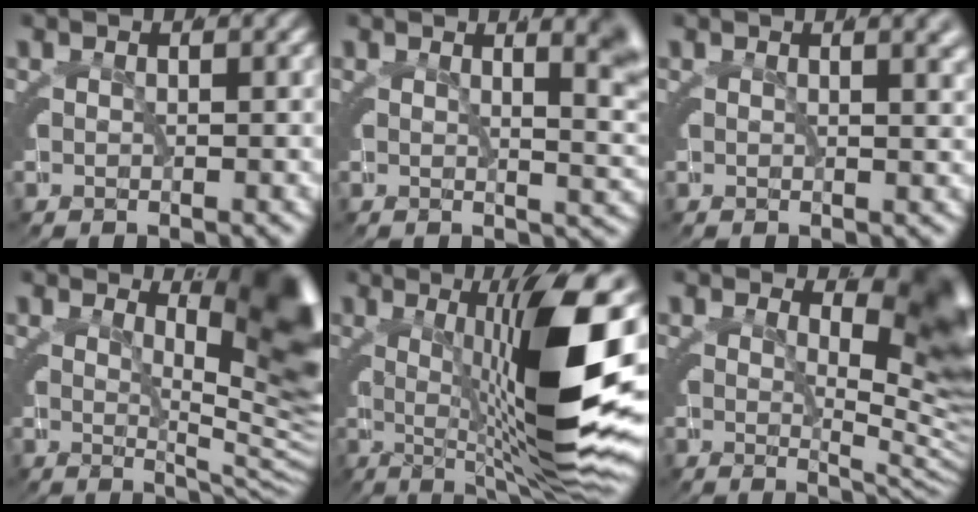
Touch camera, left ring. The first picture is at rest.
{"total": 4.8, "force": [1.8, 1.0, 4.3], "torque": [-0.020, 0.010, 0.024]}
{"total": 1.4, "force": [1.0, -0.3, 1.0], "torque": [-0.008, 0.003, 0.017]}
{"total": 11.1, "force": [0.6, 3.9, 10.4], "torque": [-0.078, 0.004, 0.010]}
{"total": 14.9, "force": [0.7, 4.0, 14.4], "torque": [-0.193, 0.018, 0.004]}
{"total": 8.5, "force": [0.7, 2.8, 8.0], "torque": [-0.053, -0.005, 0.013]}